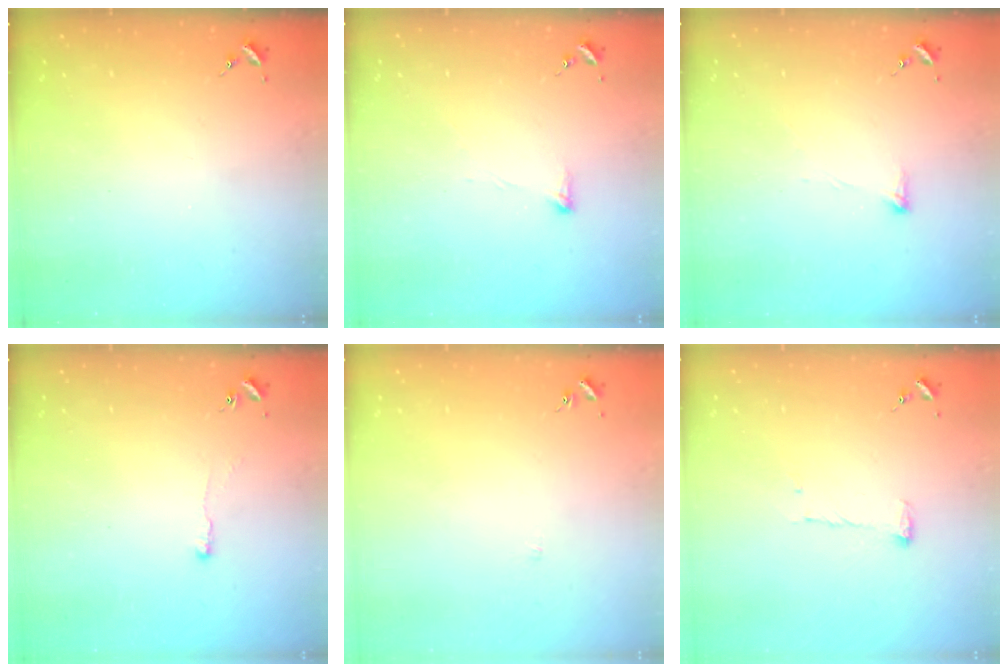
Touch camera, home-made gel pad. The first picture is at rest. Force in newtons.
{"total": 4.0, "press": 3.9, "slide": 0.9}
{"total": 4.0, "press": 3.9, "slide": 0.9}
{"total": 2.5, "press": 2.5, "slide": 0.5}
{"total": 1.8, "press": 1.8, "slide": 0.3}
{"total": 7.4, "press": 7.3, "slide": 0.4}